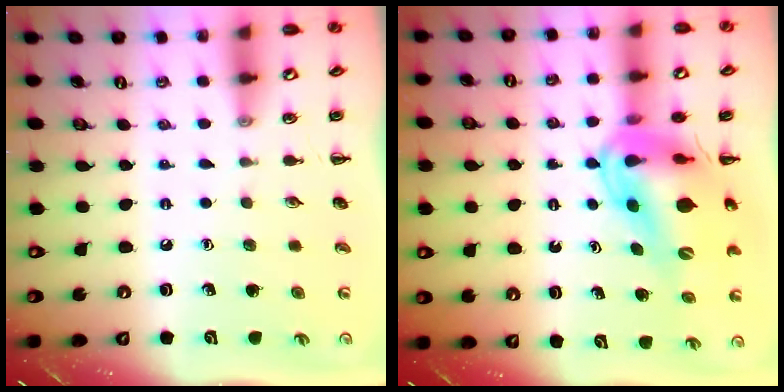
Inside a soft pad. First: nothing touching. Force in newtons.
{"total": 16.8, "press": 16.1, "slide": 5.1}